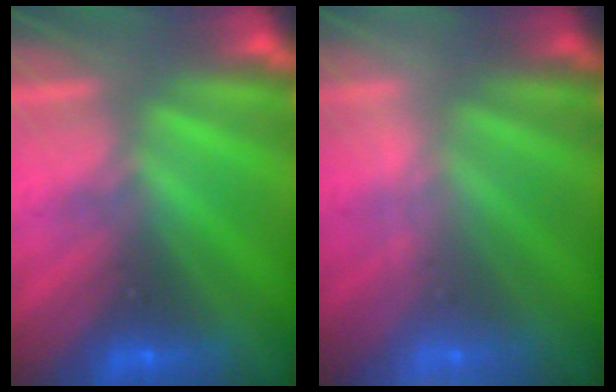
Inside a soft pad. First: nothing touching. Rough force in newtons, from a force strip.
{"total": 2.0}